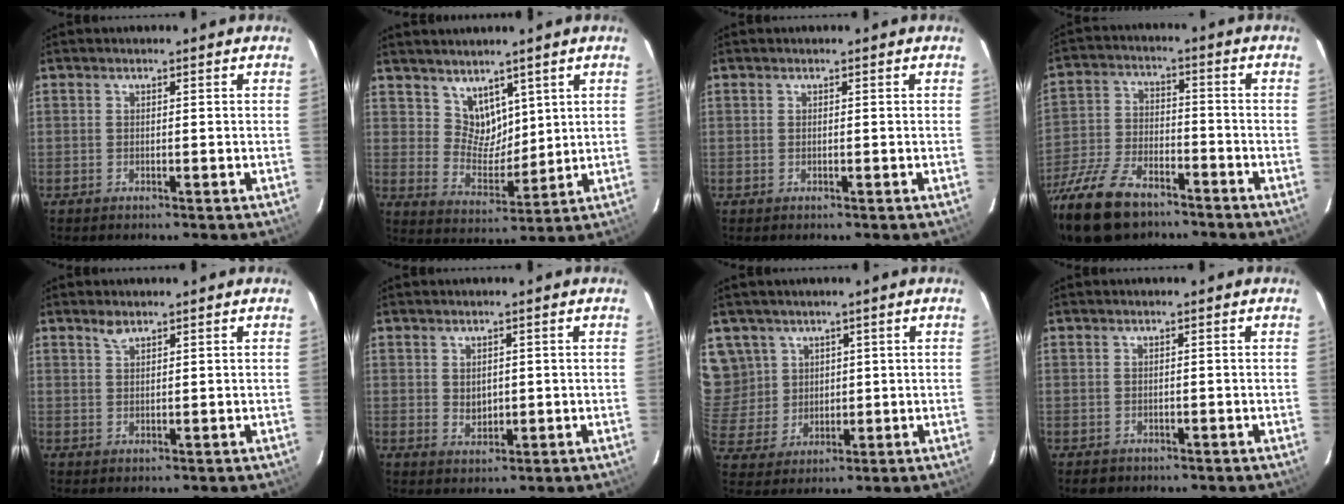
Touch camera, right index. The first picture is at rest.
{"total": 6.8, "force": [4.7, 4.6, 2.0], "torque": [-0.024, -0.001, 0.096]}
{"total": 0.0}
{"total": 18.6, "force": [-13.5, 8.1, 9.8], "torque": [-0.232, -0.029, -0.247]}
{"total": 1.7, "force": [1.4, 0.6, 0.8], "torque": [-0.012, 0.002, 0.026]}
{"total": 2.8, "force": [0.6, 2.2, 1.6], "torque": [-0.024, 0.001, 0.016]}
{"total": 9.1, "force": [4.8, 7.4, 2.0], "torque": [-0.040, 0.010, 0.111]}
{"total": 1.6, "force": [-0.7, 1.4, 0.2], "torque": [-0.005, 0.000, -0.006]}